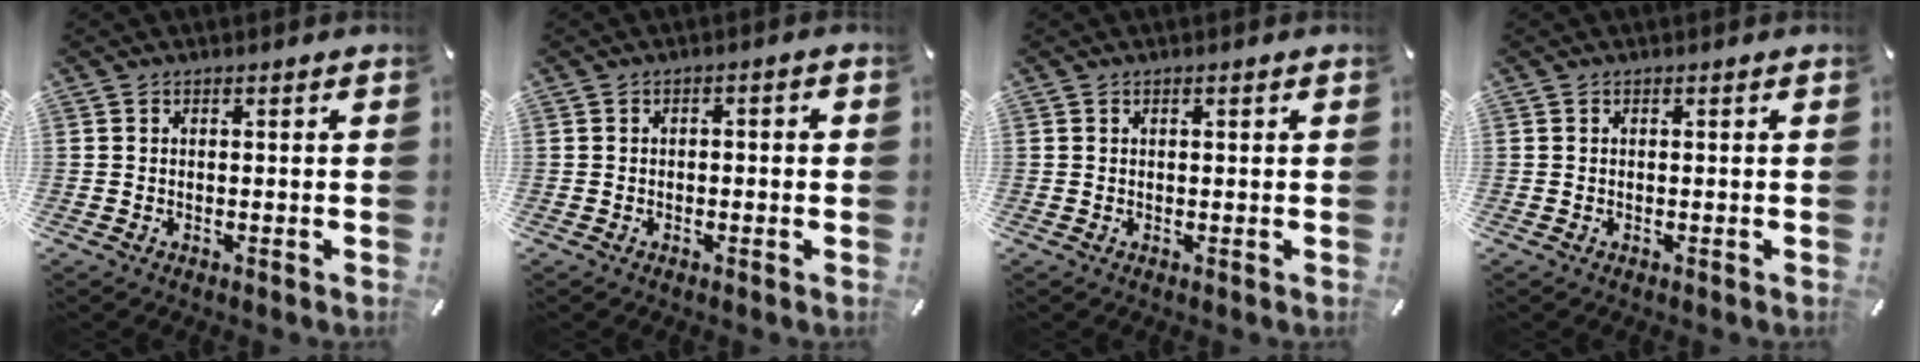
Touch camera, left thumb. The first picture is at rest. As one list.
[{"total": 1.8, "force": [-1.1, 0.9, 1.2], "torque": [-0.020, 0.007, -0.023]}, {"total": 0.8, "force": [0.2, 0.3, 0.7], "torque": [-0.014, 0.002, 0.002]}, {"total": 0.0}]